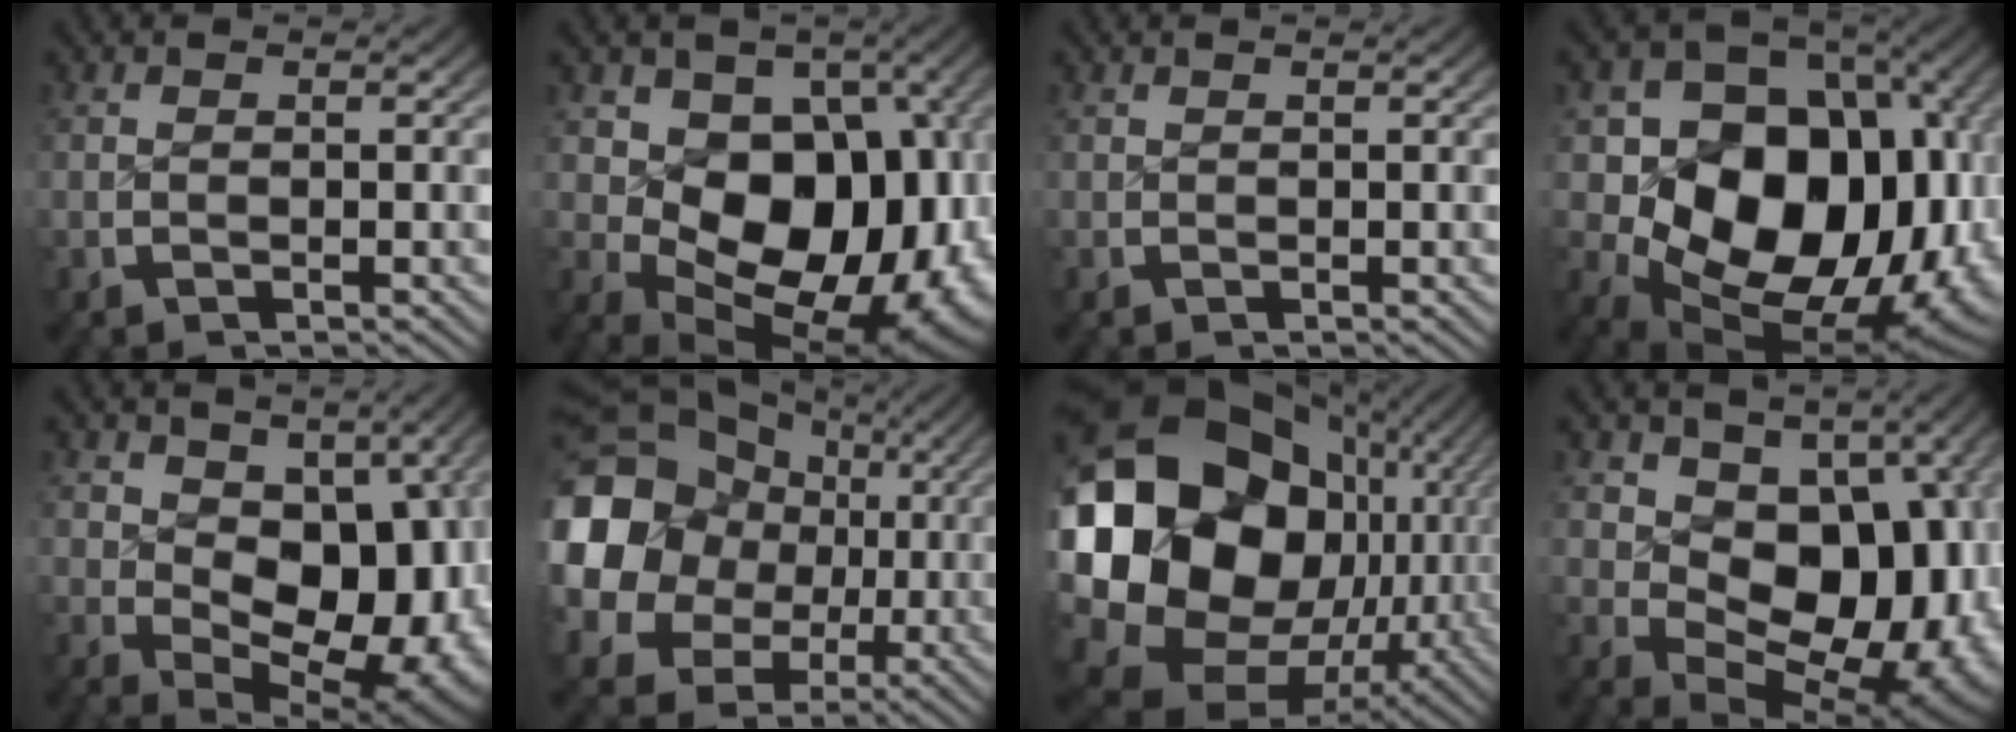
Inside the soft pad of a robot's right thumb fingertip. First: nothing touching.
{"total": 19.6, "force": [-1.1, 13.4, 14.3], "torque": [-0.245, -0.078, 0.023]}
{"total": 0.0}
{"total": 25.4, "force": [-2.0, 17.9, 18.0], "torque": [-0.305, -0.068, -0.004]}
{"total": 13.0, "force": [0.0, 8.9, 9.6], "torque": [-0.161, -0.066, 0.033]}
{"total": 16.5, "force": [0.1, 14.1, 8.6], "torque": [-0.221, -0.066, 0.026]}
{"total": 30.2, "force": [-0.7, 21.4, 21.4], "torque": [-0.421, -0.068, 0.024]}
{"total": 15.4, "force": [-0.8, 10.7, 11.1], "torque": [-0.191, -0.070, 0.021]}